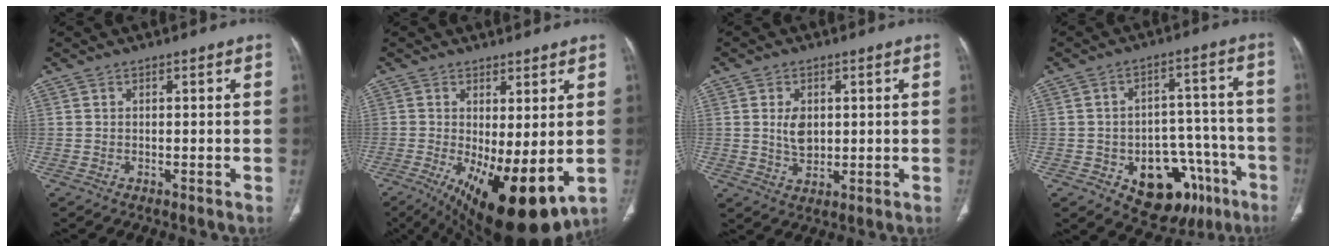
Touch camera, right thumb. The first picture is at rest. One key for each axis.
{"total": 14.9, "fx": -3.1, "fy": 5.5, "fz": 13.5, "tx": -0.219, "ty": -0.028, "tz": -0.027}
{"total": 5.0, "fx": 0.8, "fy": 3.5, "fz": 3.5, "tx": -0.047, "ty": -0.008, "tz": 0.019}
{"total": 16.9, "fx": -8.0, "fy": 10.6, "fz": 10.4, "tx": -0.092, "ty": 0.061, "tz": -0.098}